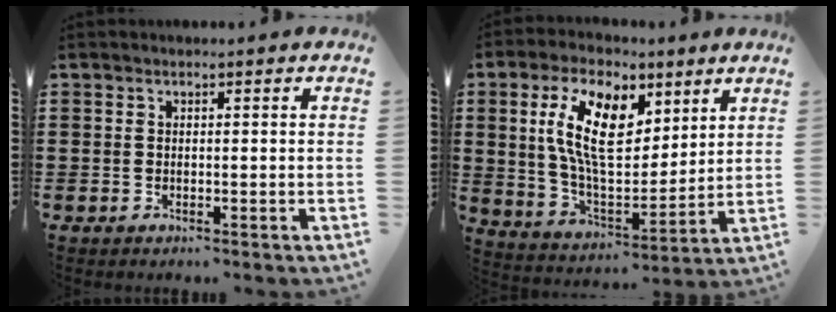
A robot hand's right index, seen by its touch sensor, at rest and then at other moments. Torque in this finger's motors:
{"motor_torque": [2.14, 0.00, 1.05, 0.21]}